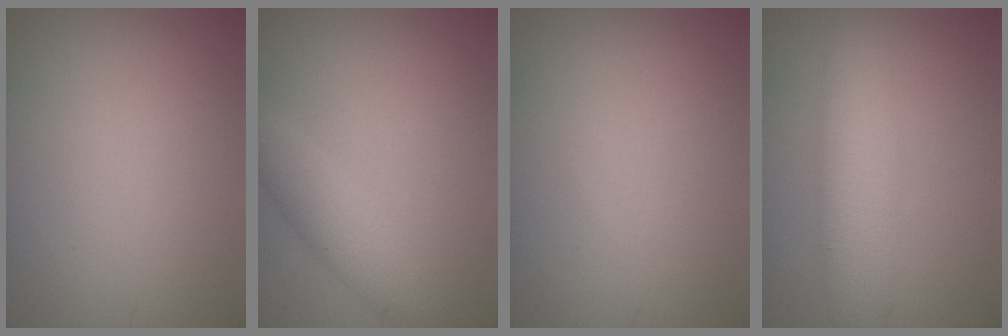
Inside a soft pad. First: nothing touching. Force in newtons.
{"total": 3.0, "press": 3.0, "slide": 0.1}
{"total": 0.0}
{"total": 4.9, "press": 4.9, "slide": 0.1}